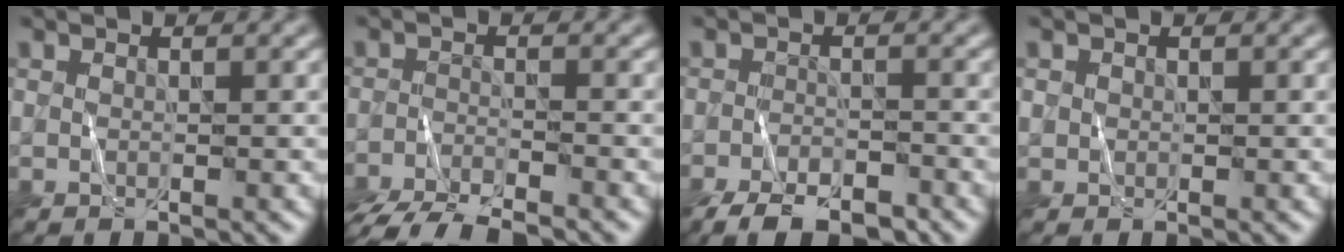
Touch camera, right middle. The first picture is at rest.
{"total": 6.9, "force": [-6.2, 1.4, 2.7], "torque": [-0.053, -0.027, -0.100]}
{"total": 6.7, "force": [-5.1, 2.5, 3.5], "torque": [-0.050, -0.019, -0.083]}
{"total": 0.6, "force": [0.1, 0.6, 0.0], "torque": [0.005, -0.001, 0.001]}